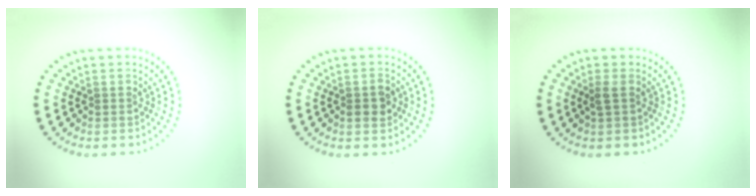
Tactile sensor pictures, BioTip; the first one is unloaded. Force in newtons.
{"total": 1.8, "press": 1.7, "slide": 0.2}
{"total": 1.0, "press": 0.9, "slide": 0.3}